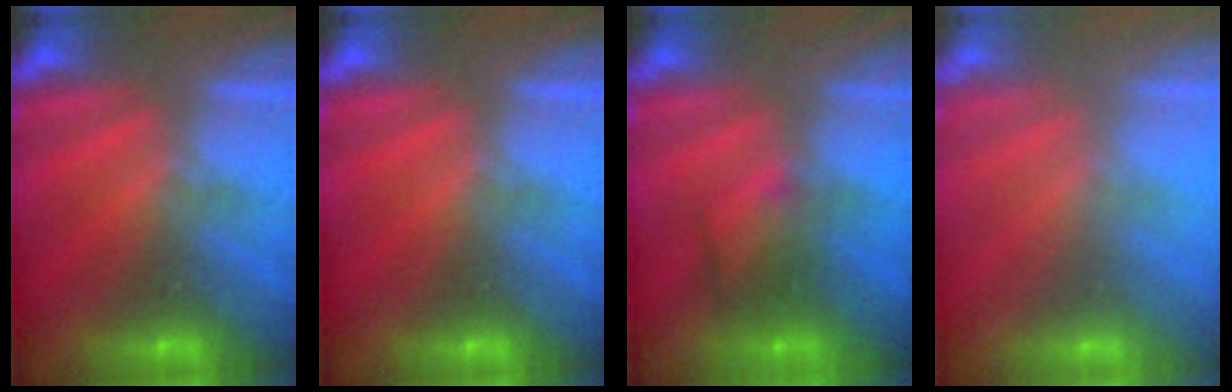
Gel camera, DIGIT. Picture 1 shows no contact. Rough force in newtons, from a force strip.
{"total": 0.0}
{"total": 2.4}
{"total": 2.4}